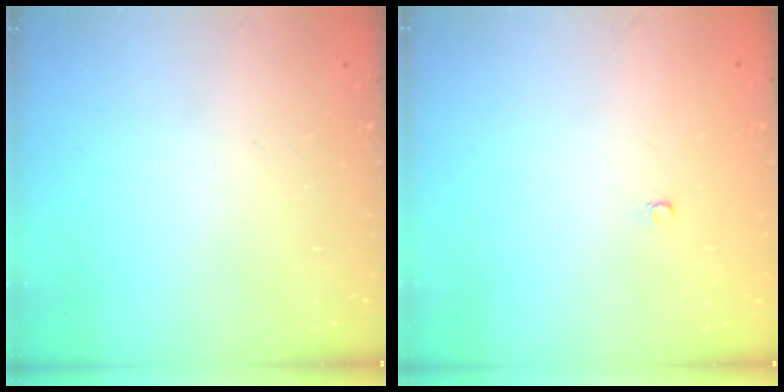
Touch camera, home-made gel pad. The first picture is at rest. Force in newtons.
{"total": 2.4, "press": 2.4, "slide": 0.2}